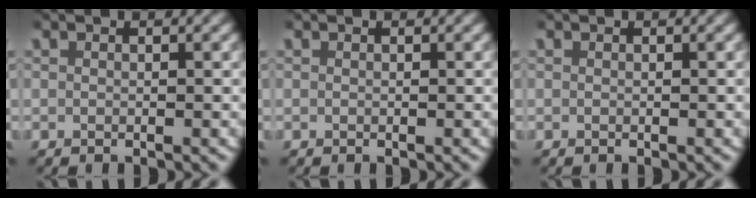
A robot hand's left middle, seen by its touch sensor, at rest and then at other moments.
{"total": 0.0}
{"total": 0.0}